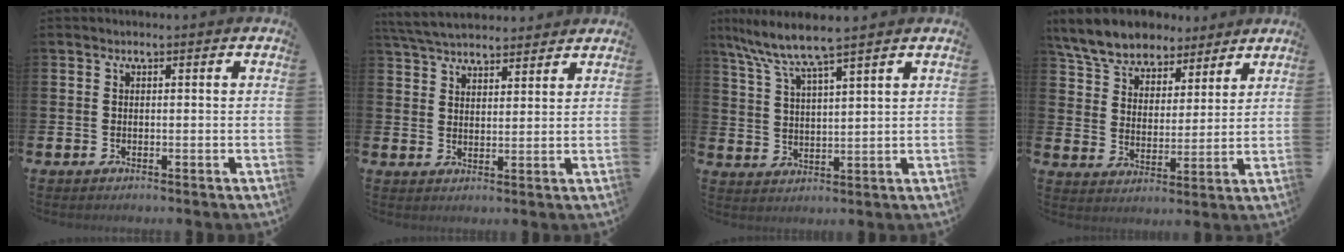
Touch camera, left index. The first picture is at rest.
{"total": 5.2, "force": [5.1, 1.1, 0.8], "torque": [-0.034, -0.020, 0.093]}
{"total": 6.4, "force": [5.7, -0.2, 2.9], "torque": [-0.083, -0.026, 0.098]}
{"total": 8.0, "force": [7.4, 2.9, 1.4], "torque": [-0.073, -0.035, 0.136]}